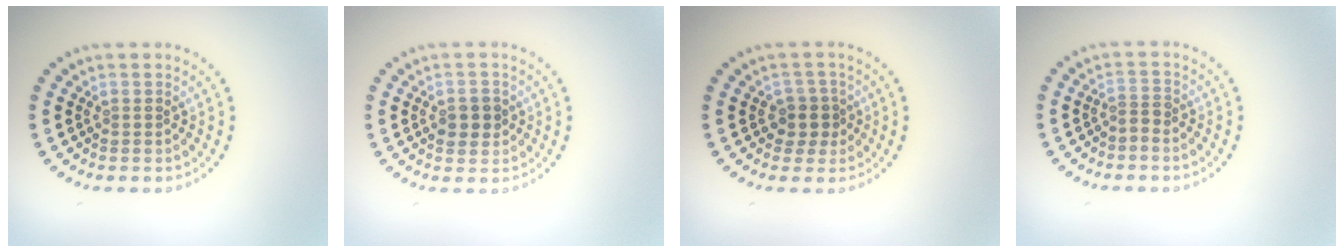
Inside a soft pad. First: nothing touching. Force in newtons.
{"total": 2.2, "press": 2.2, "slide": 0.3}
{"total": 2.2, "press": 1.9, "slide": 1.1}
{"total": 1.1, "press": 0.7, "slide": 0.9}